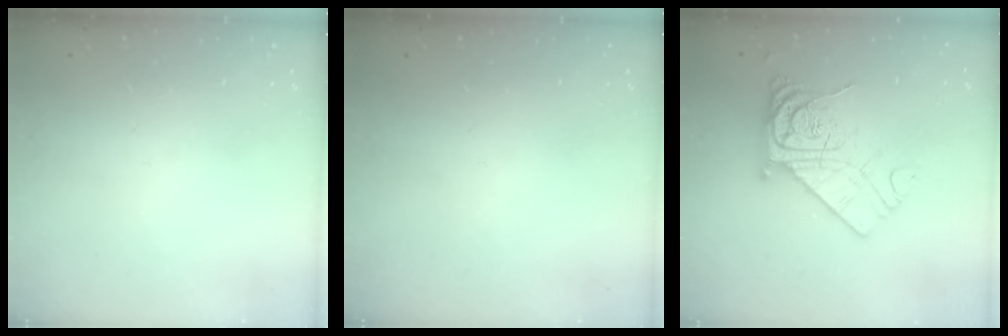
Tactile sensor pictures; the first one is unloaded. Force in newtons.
{"total": 0.0}
{"total": 15.3, "press": 15.2, "slide": 1.5}